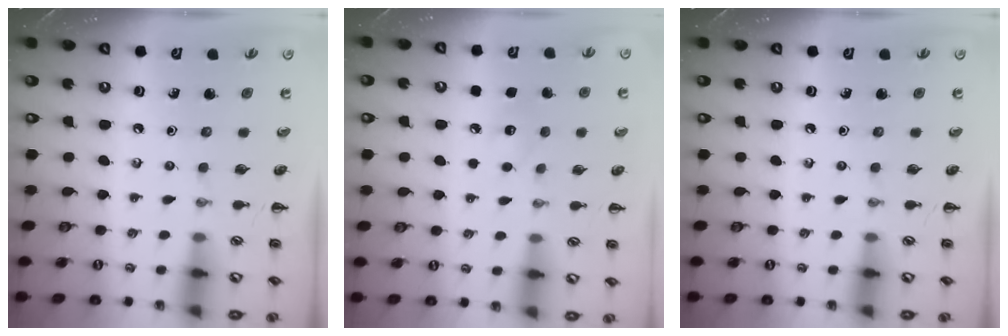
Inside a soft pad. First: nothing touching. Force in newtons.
{"total": 6.1, "press": 5.9, "slide": 1.6}
{"total": 0.0}